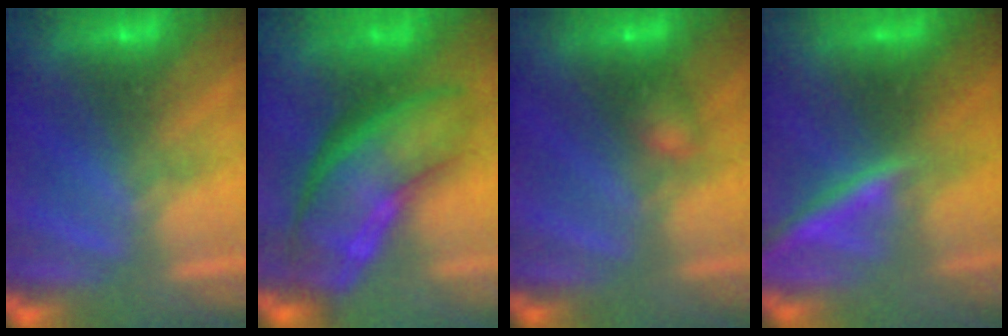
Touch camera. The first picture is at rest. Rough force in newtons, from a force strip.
{"total": 7.2}
{"total": 2.2}
{"total": 2.3}